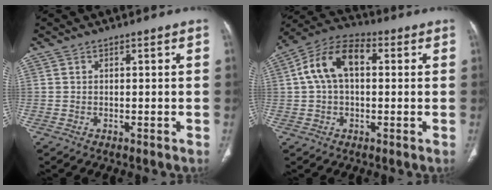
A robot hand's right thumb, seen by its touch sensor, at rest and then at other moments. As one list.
[{"total": 11.7, "force": [2.1, 7.0, 9.2], "torque": [-0.169, 0.036, 0.028]}]